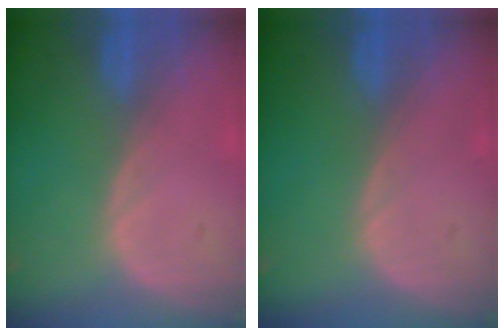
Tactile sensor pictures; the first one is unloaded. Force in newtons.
{"total": 0.0}